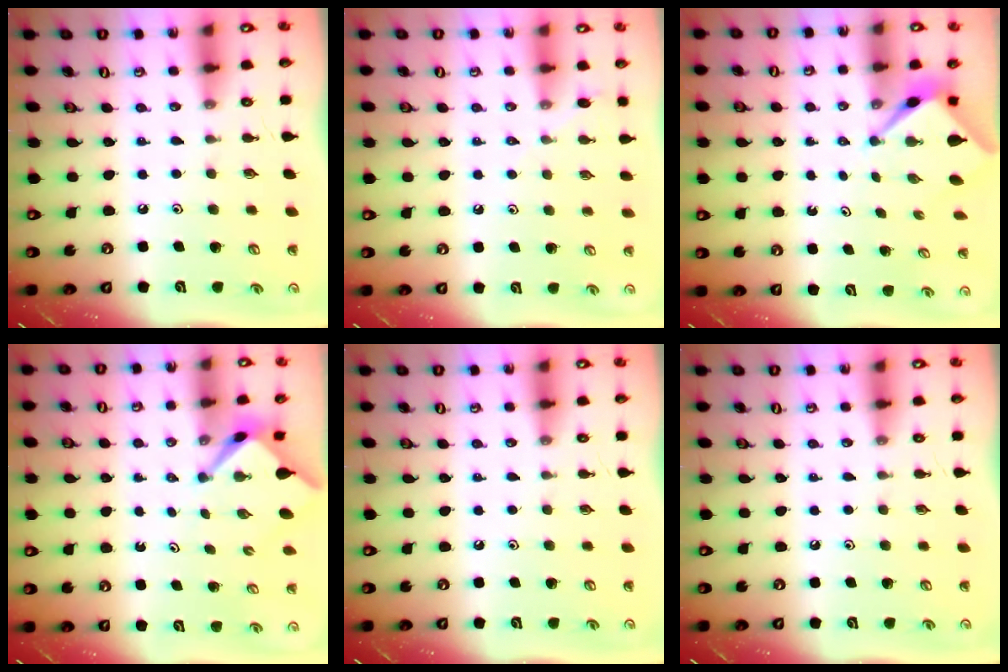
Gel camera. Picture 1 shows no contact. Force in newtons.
{"total": 4.2, "press": 4.1, "slide": 0.8}
{"total": 2.6, "press": 2.6, "slide": 0.1}
{"total": 2.4, "press": 2.4, "slide": 0.2}
{"total": 0.0}
{"total": 0.0}